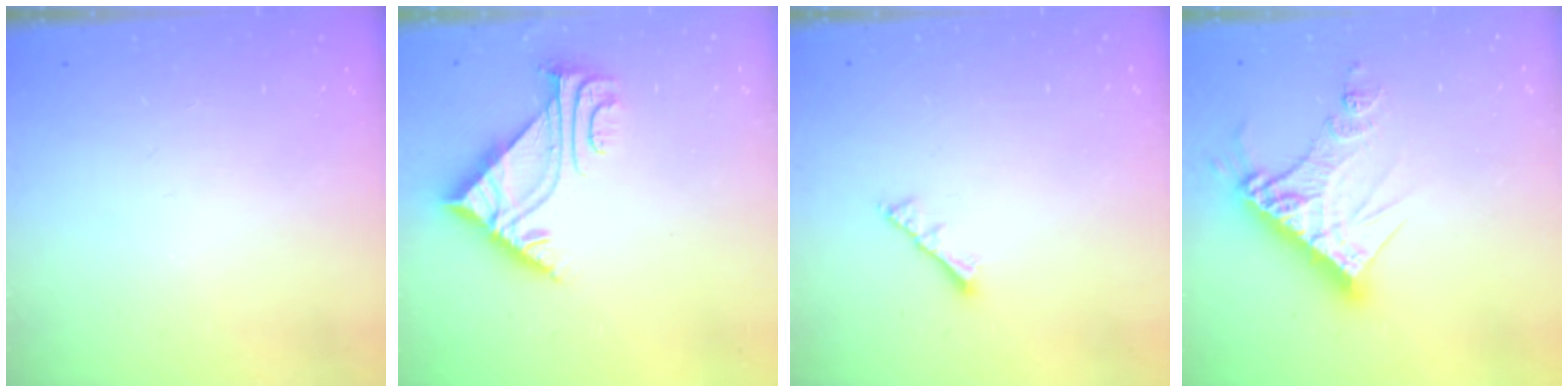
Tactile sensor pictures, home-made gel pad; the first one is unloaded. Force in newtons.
{"total": 5.5, "press": 5.4, "slide": 0.8}
{"total": 2.8, "press": 2.8, "slide": 0.6}
{"total": 14.5, "press": 14.4, "slide": 1.8}